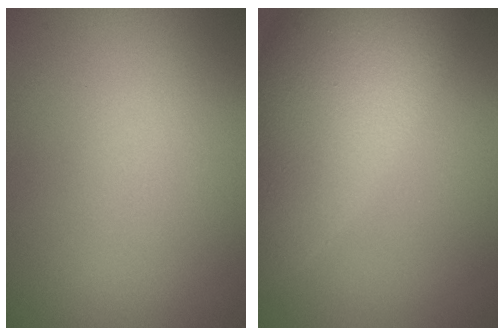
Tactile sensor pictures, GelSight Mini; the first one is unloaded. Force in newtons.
{"total": 12.6, "press": 12.6, "slide": 0.4}